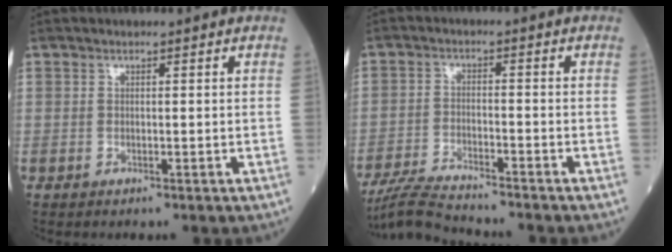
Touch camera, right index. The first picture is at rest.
{"total": 7.8, "force": [-7.4, -0.3, 2.5], "torque": [-0.045, -0.022, -0.133]}